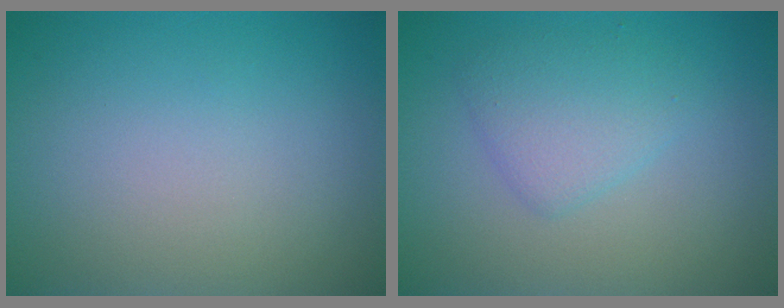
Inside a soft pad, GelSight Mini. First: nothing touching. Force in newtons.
{"total": 2.8, "press": 2.8, "slide": 0.2}